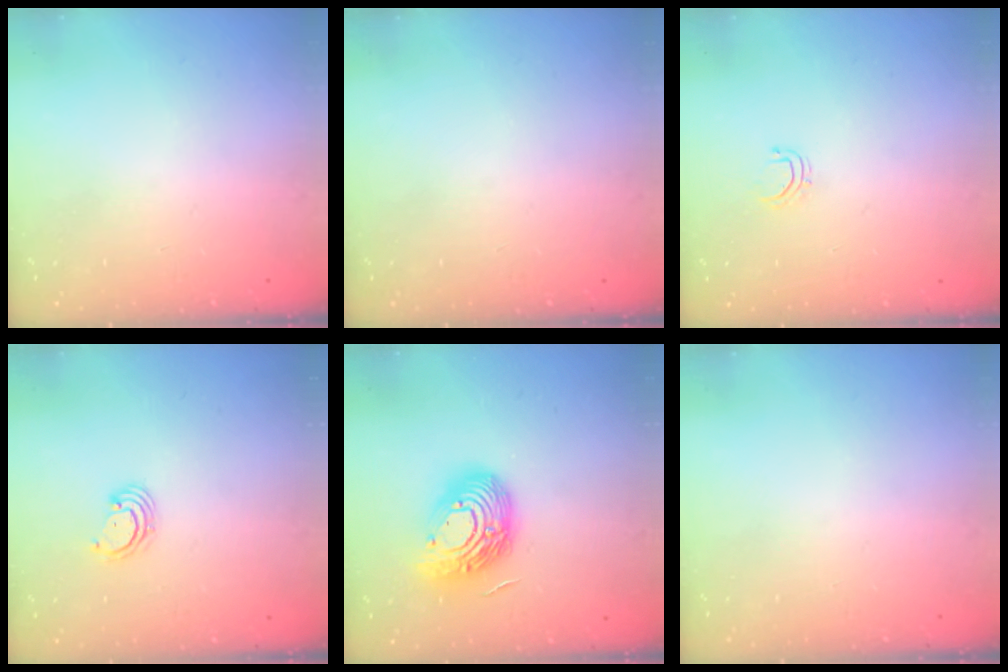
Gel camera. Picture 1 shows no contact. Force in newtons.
{"total": 0.0}
{"total": 3.8, "press": 3.8, "slide": 0.2}
{"total": 2.3, "press": 2.3, "slide": 0.1}
{"total": 17.3, "press": 17.2, "slide": 1.2}
{"total": 0.0}